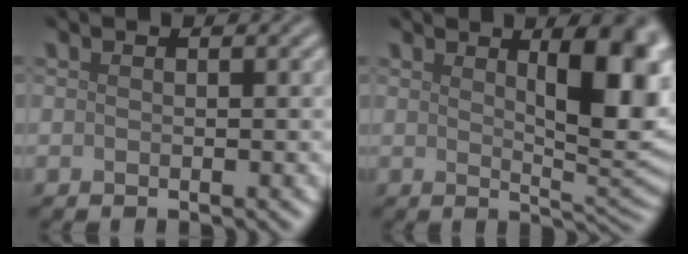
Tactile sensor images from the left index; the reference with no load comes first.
{"total": 7.8, "force": [2.4, 2.4, 7.0], "torque": [-0.092, -0.004, 0.042]}